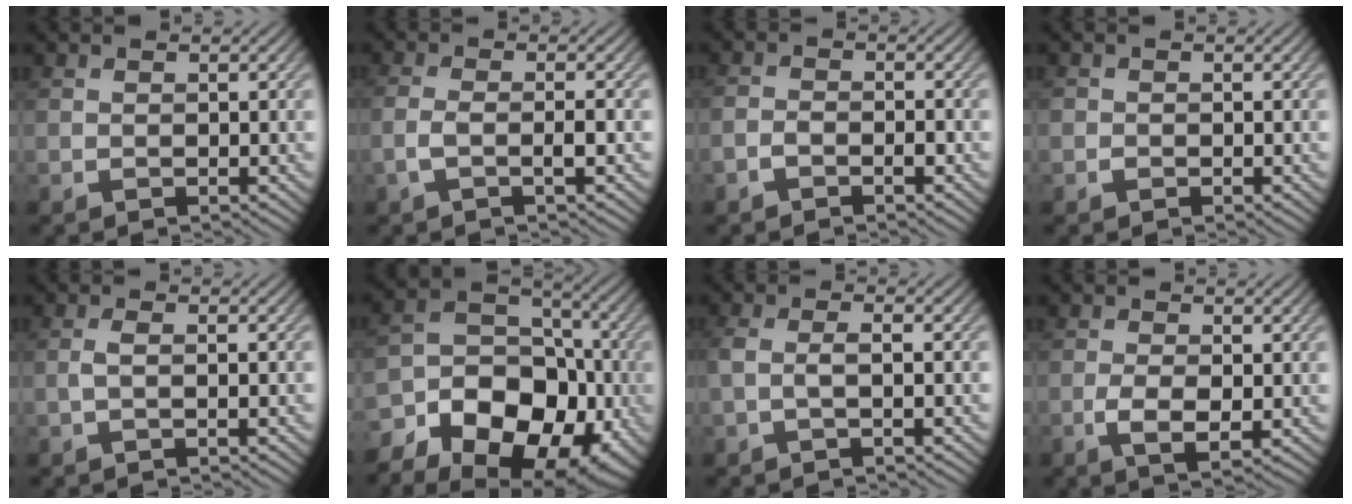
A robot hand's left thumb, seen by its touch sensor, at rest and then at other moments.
{"total": 2.8, "force": [-1.0, 0.7, 2.6], "torque": [-0.057, 0.004, -0.028]}
{"total": 2.2, "force": [-1.4, 1.0, 1.4], "torque": [-0.024, 0.005, -0.031]}
{"total": 0.7, "force": [-0.3, 0.6, 0.1], "torque": [0.000, -0.003, -0.008]}
{"total": 1.7, "force": [-0.4, 0.4, 1.6], "torque": [-0.036, 0.007, -0.014]}
{"total": 19.5, "force": [-9.6, 13.9, 9.9], "torque": [-0.210, -0.038, -0.122]}
{"total": 2.4, "force": [-0.7, 0.5, 2.2], "torque": [-0.048, 0.006, -0.021]}
{"total": 3.8, "force": [-1.0, 1.8, 3.1], "torque": [-0.068, -0.005, -0.018]}